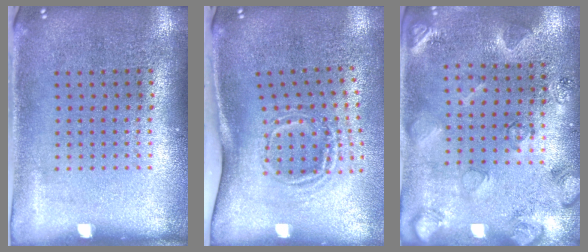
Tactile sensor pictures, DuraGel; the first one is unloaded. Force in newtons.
{"total": 1.9, "press": 1.2, "slide": 1.4}
{"total": 2.2, "press": 2.1, "slide": 0.7}